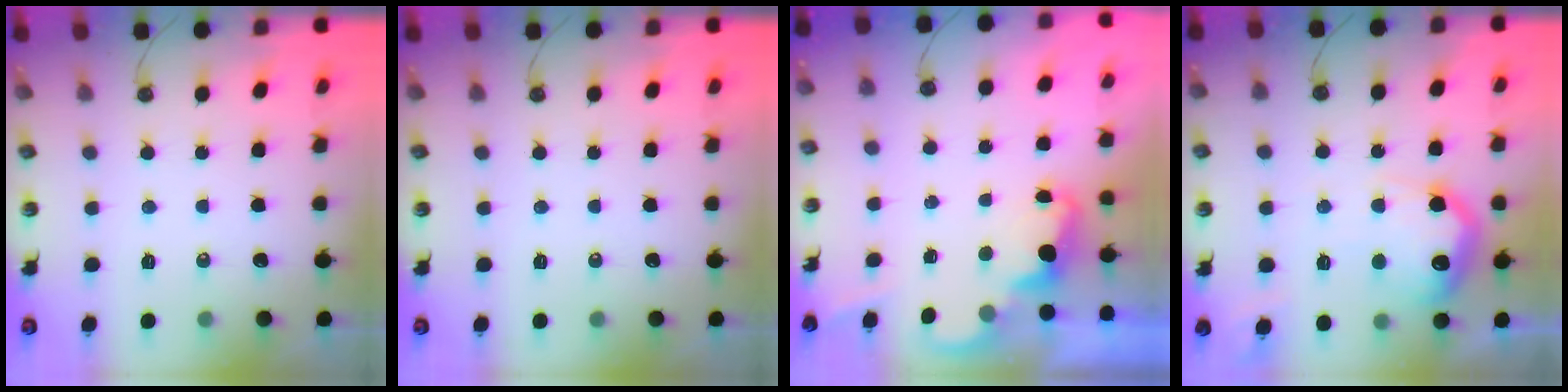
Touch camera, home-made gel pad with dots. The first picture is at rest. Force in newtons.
{"total": 0.0}
{"total": 2.3, "press": 2.3, "slide": 0.5}
{"total": 18.2, "press": 18.2, "slide": 1.1}